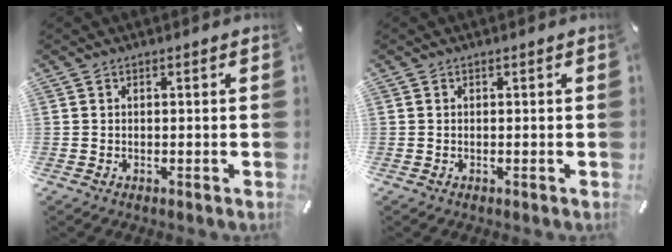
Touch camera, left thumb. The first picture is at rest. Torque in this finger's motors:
{"motor_torque": [0.00, 0.00, -0.02, 0.10, 0.00]}